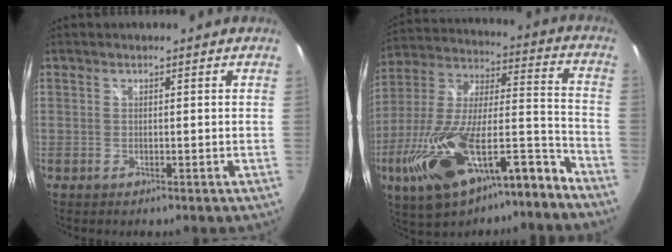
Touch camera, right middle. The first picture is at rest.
{"total": 24.3, "force": [-15.4, 7.4, 17.2], "torque": [-0.319, -0.019, -0.262]}